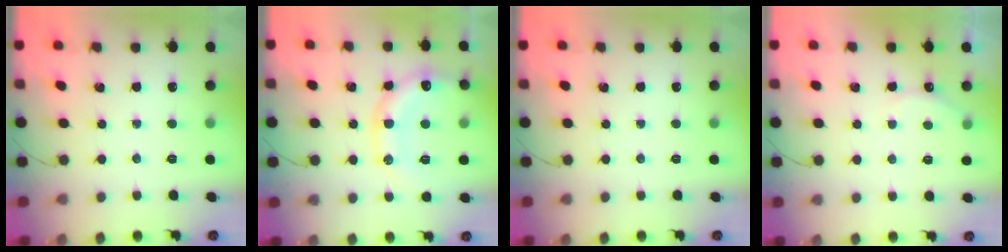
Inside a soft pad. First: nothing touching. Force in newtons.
{"total": 16.1, "press": 16.0, "slide": 2.4}
{"total": 0.0}
{"total": 4.7, "press": 4.6, "slide": 0.9}